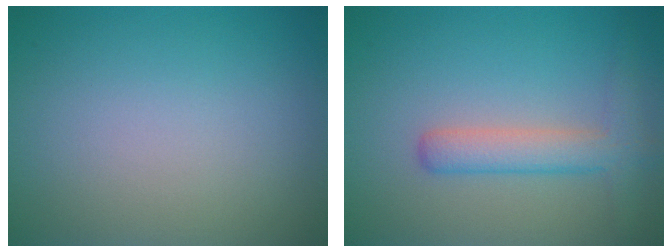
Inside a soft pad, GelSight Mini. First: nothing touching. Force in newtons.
{"total": 3.5, "press": 3.5, "slide": 0.1}